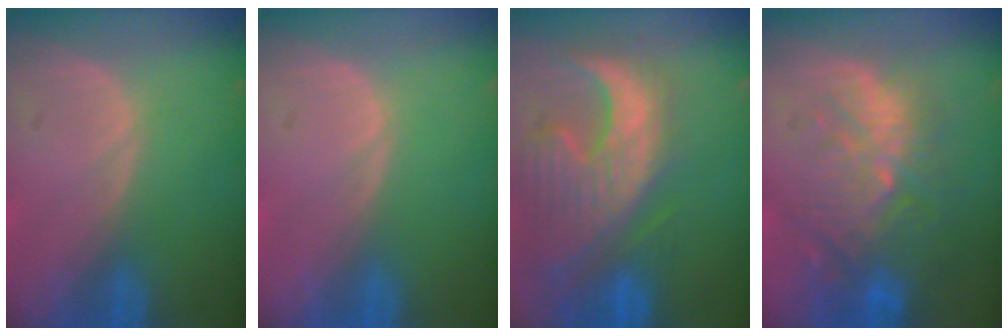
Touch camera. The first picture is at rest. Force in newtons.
{"total": 0.0}
{"total": 13.3, "press": 11.4, "slide": 6.9}
{"total": 11.0, "press": 9.6, "slide": 5.3}